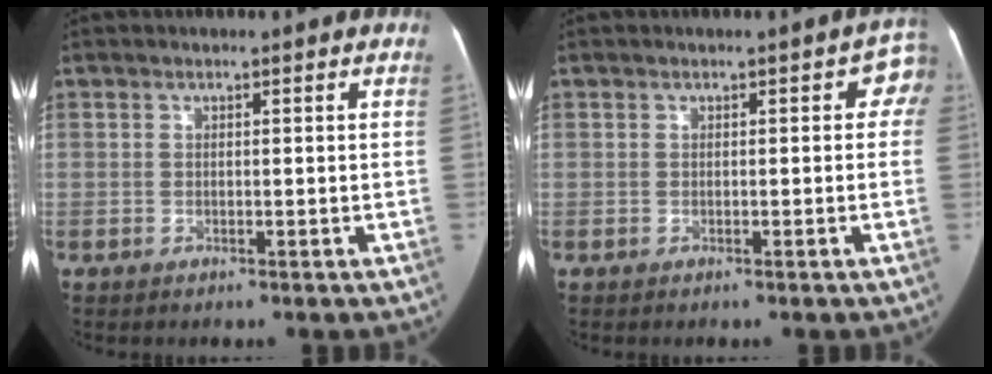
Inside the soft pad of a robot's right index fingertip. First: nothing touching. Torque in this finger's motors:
{"motor_torque": [0.07, 0.04, 0.03, 0.00]}